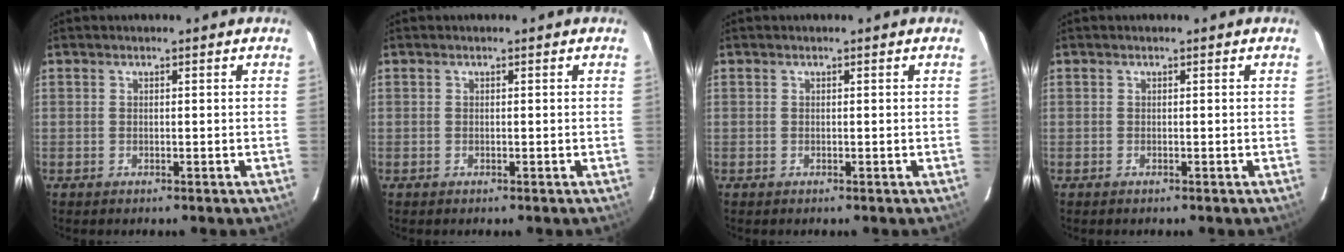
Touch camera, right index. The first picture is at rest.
{"total": 0.0}
{"total": 0.0}
{"total": 0.0}